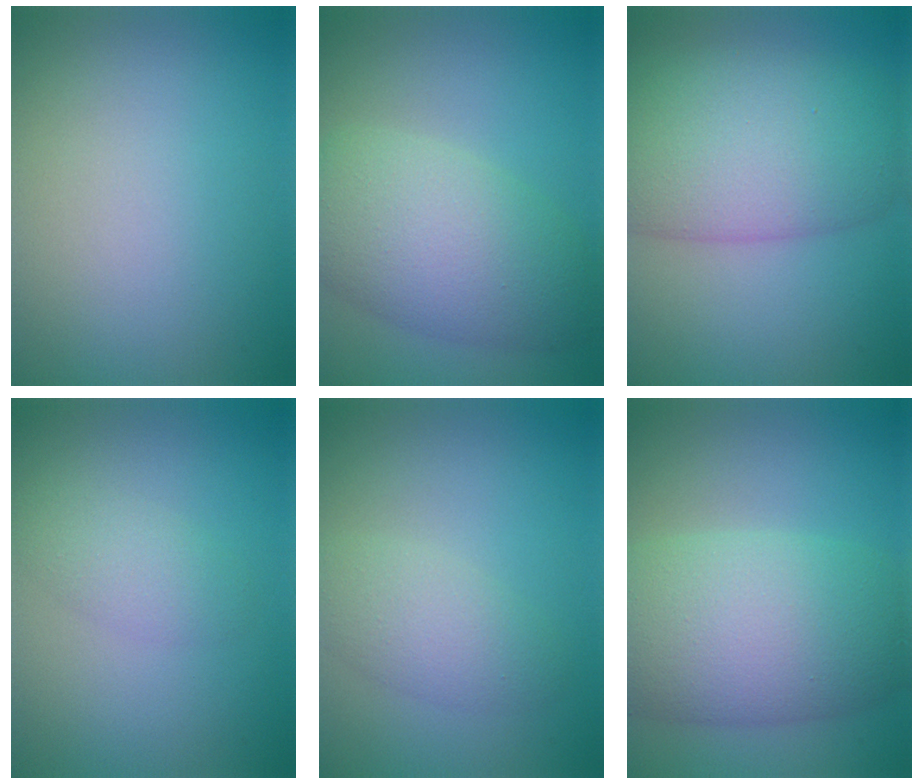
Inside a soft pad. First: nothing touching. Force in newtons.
{"total": 7.5, "press": 7.5, "slide": 0.4}
{"total": 10.3, "press": 10.3, "slide": 0.2}
{"total": 2.1, "press": 2.1, "slide": 0.0}
{"total": 2.9, "press": 2.9, "slide": 0.2}
{"total": 9.9, "press": 9.9, "slide": 0.4}